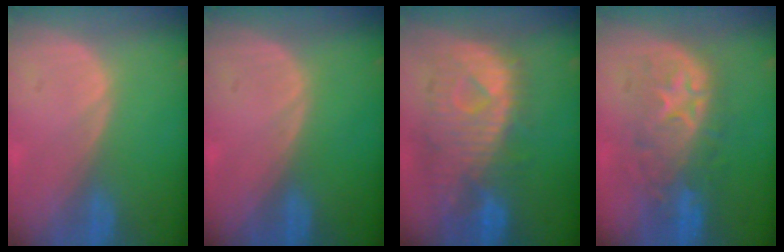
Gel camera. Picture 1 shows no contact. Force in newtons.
{"total": 0.0}
{"total": 10.9, "press": 9.6, "slide": 5.0}
{"total": 9.0, "press": 8.7, "slide": 2.3}